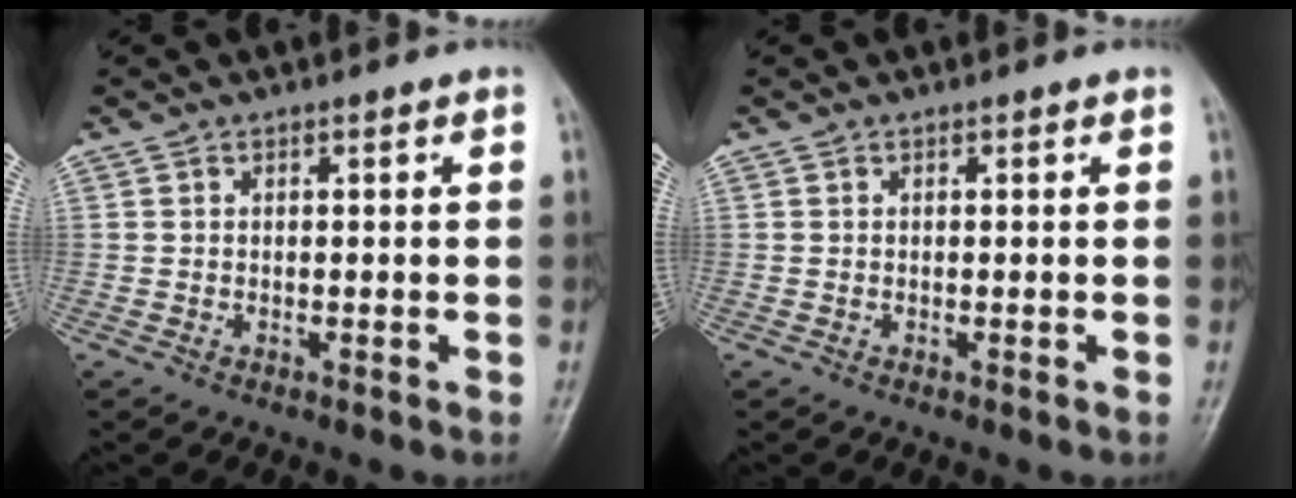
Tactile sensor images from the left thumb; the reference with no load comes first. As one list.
[{"total": 0.0}]